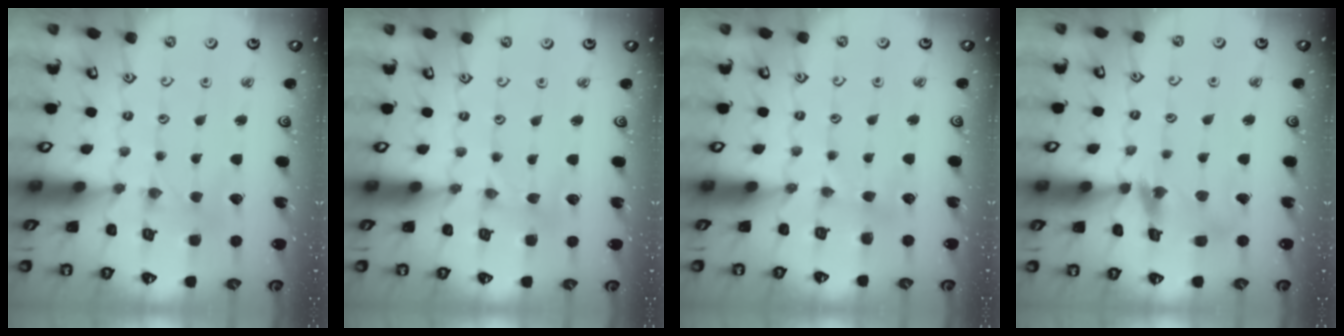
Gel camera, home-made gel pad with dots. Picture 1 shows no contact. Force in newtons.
{"total": 0.0}
{"total": 2.1, "press": 2.0, "slide": 0.3}
{"total": 11.1, "press": 11.0, "slide": 1.3}